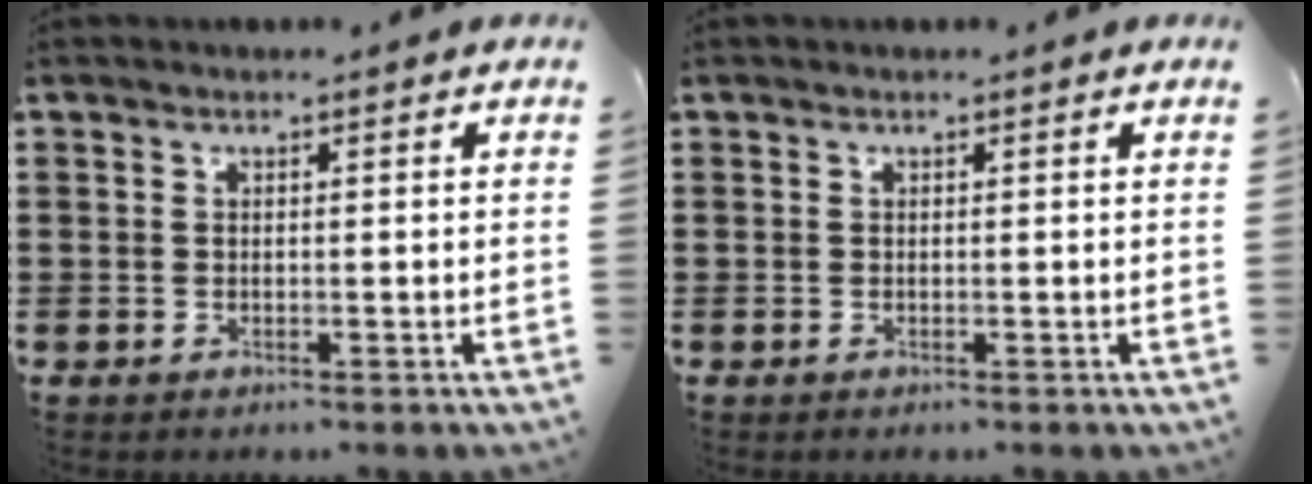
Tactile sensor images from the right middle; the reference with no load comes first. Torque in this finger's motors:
{"motor_torque": [-0.22, -0.09, 0.02, -0.01]}